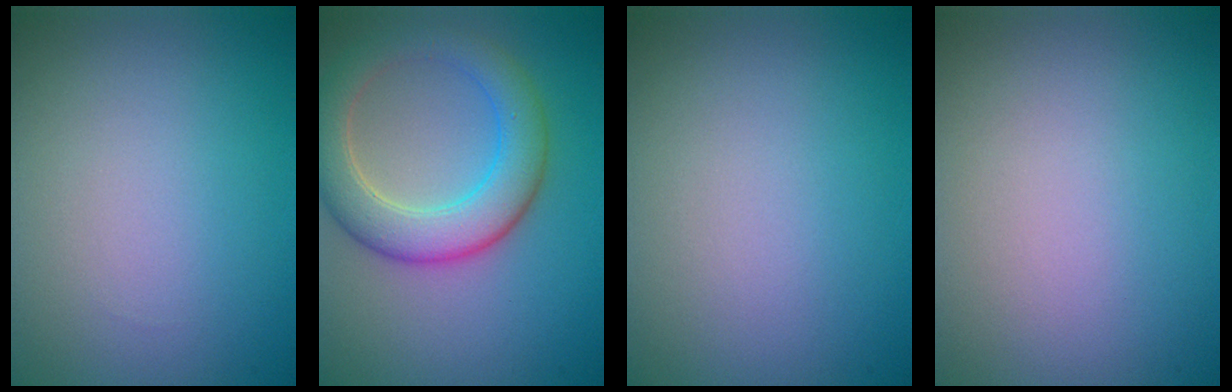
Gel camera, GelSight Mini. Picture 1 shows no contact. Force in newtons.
{"total": 5.8, "press": 5.8, "slide": 0.4}
{"total": 0.0}
{"total": 0.0}